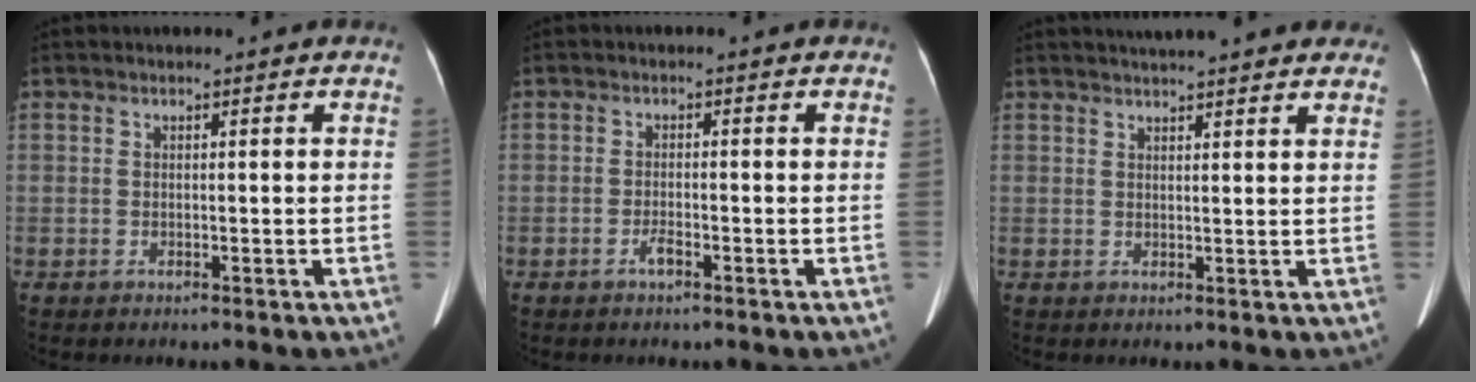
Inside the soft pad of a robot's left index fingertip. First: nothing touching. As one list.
[{"total": 1.4, "force": [-1.0, 0.2, 0.9], "torque": [-0.022, -0.002, -0.017]}, {"total": 13.5, "force": [11.9, 2.3, 5.9], "torque": [-0.073, 0.033, 0.143]}]